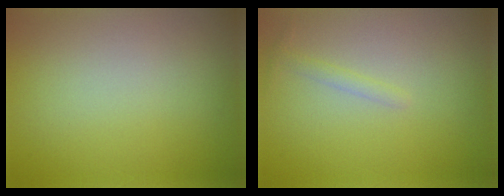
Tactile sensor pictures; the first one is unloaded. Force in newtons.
{"total": 0.9, "press": 0.9, "slide": 0.0}